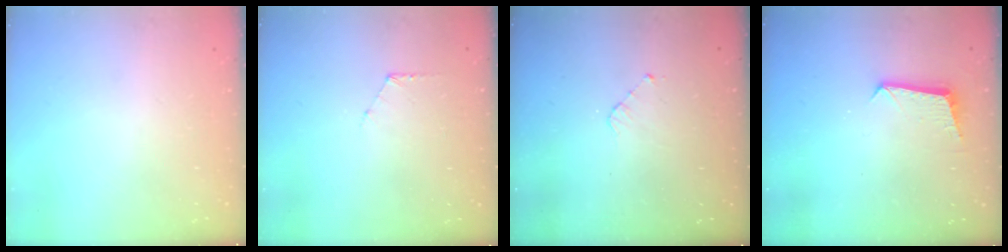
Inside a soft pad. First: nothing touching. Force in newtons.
{"total": 4.4, "press": 4.4, "slide": 0.3}
{"total": 3.0, "press": 2.9, "slide": 0.2}
{"total": 7.1, "press": 7.1, "slide": 0.5}